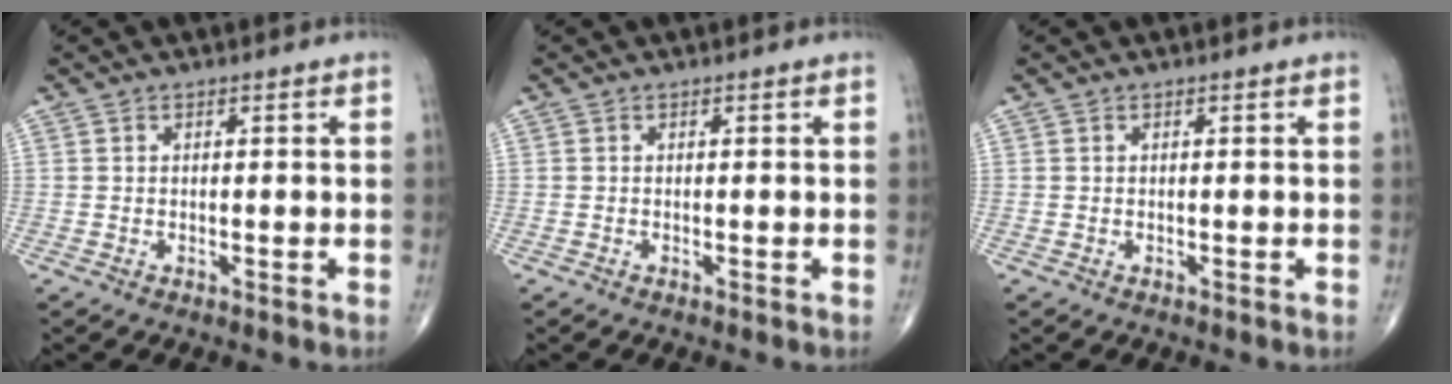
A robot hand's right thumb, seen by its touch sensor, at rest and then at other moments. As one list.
[{"total": 0.0}, {"total": 0.0}]